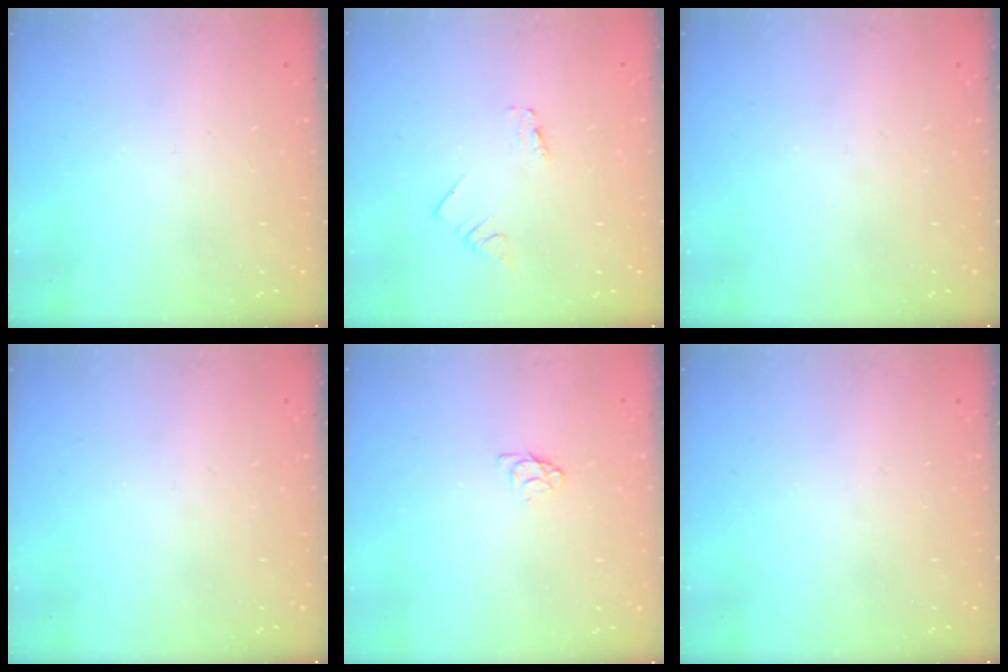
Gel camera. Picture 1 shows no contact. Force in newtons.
{"total": 0.0}
{"total": 0.0}
{"total": 0.0}
{"total": 3.7, "press": 3.7, "slide": 0.4}
{"total": 0.0}